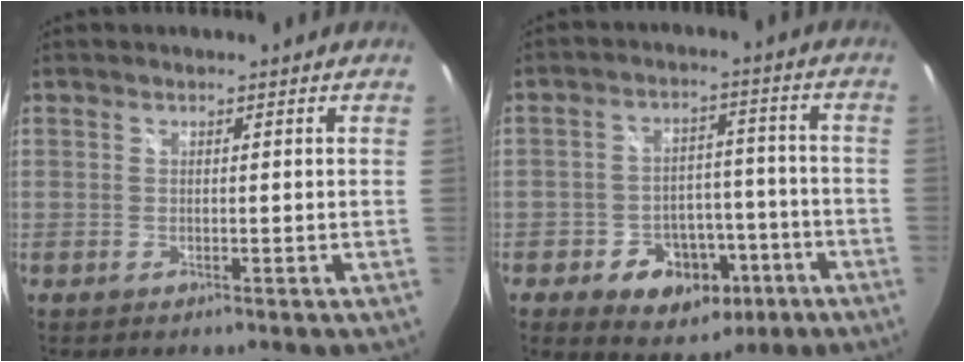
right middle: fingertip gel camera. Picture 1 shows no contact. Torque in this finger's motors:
{"motor_torque": [0.32, -0.38, 0.21, 0.04]}